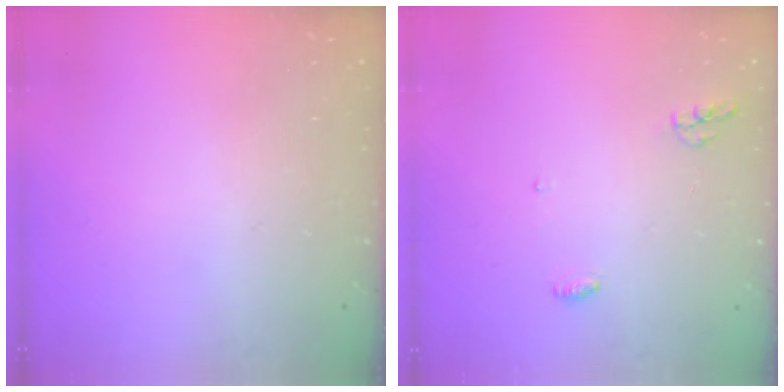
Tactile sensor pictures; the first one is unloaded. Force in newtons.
{"total": 4.2, "press": 4.1, "slide": 0.9}